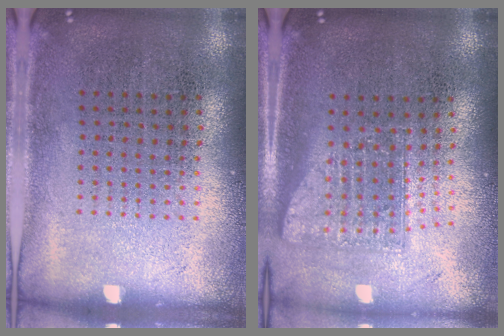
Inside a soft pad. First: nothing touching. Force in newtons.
{"total": 1.6, "press": 1.2, "slide": 1.1}